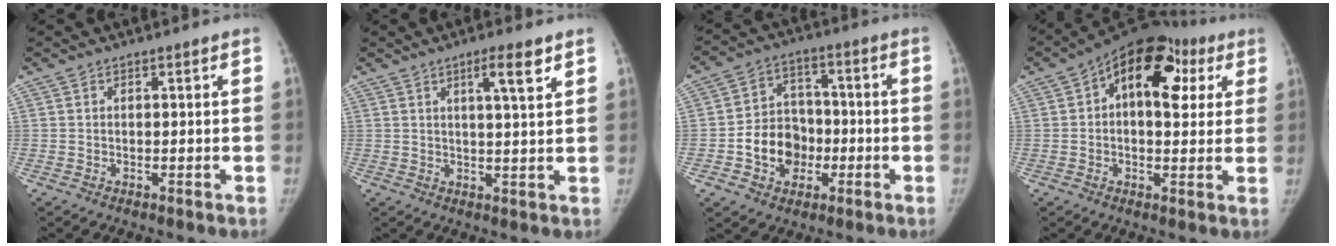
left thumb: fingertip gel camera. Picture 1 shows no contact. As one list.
[{"total": 5.1, "force": [2.8, 0.6, 4.3], "torque": [-0.065, -0.016, 0.045]}, {"total": 10.9, "force": [-2.9, 9.0, 5.5], "torque": [-0.049, 0.029, -0.052]}, {"total": 17.4, "force": [5.5, 10.0, 13.1], "torque": [-0.149, 0.023, 0.072]}]